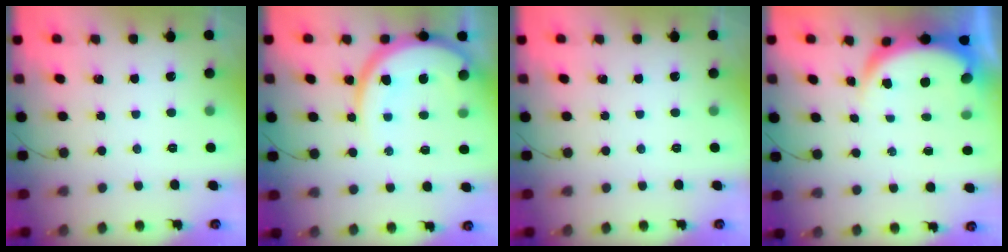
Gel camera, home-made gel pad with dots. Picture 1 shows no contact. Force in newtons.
{"total": 13.9, "press": 13.8, "slide": 1.5}
{"total": 0.0}
{"total": 5.8, "press": 5.7, "slide": 0.7}